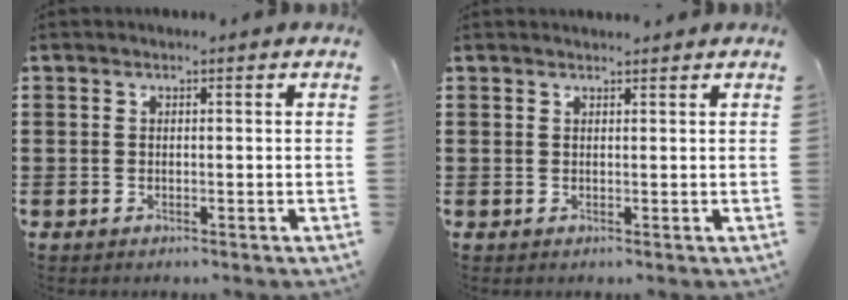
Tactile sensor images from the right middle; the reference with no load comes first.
{"total": 0.9, "force": [0.9, 0.1, 0.1], "torque": [-0.004, 0.000, 0.017]}